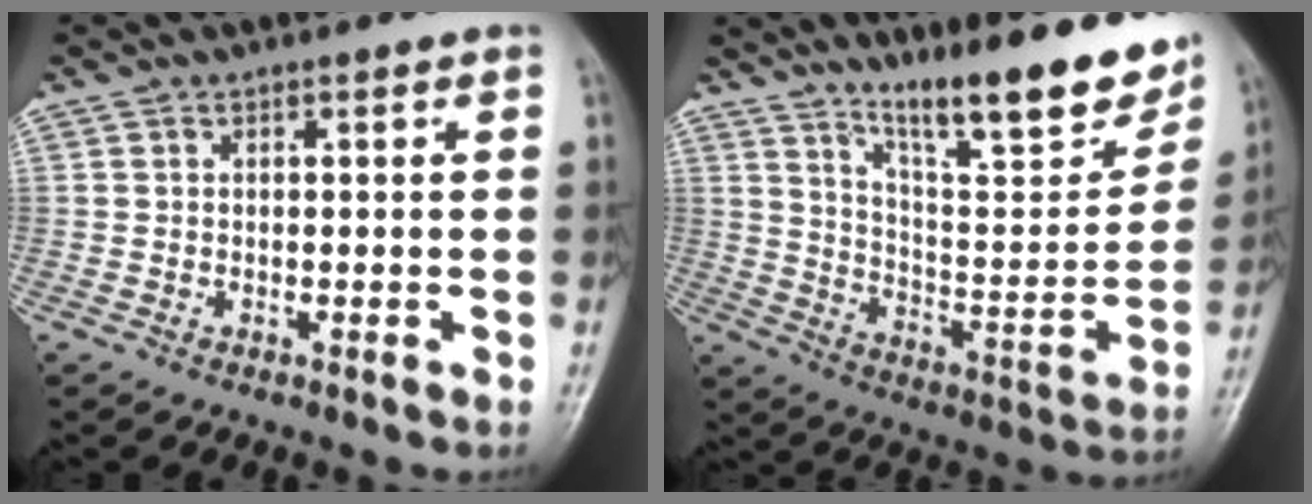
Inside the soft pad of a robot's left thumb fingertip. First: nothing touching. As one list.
[{"total": 19.9, "force": [14.4, 4.2, 13.2], "torque": [-0.154, -0.083, 0.231]}]